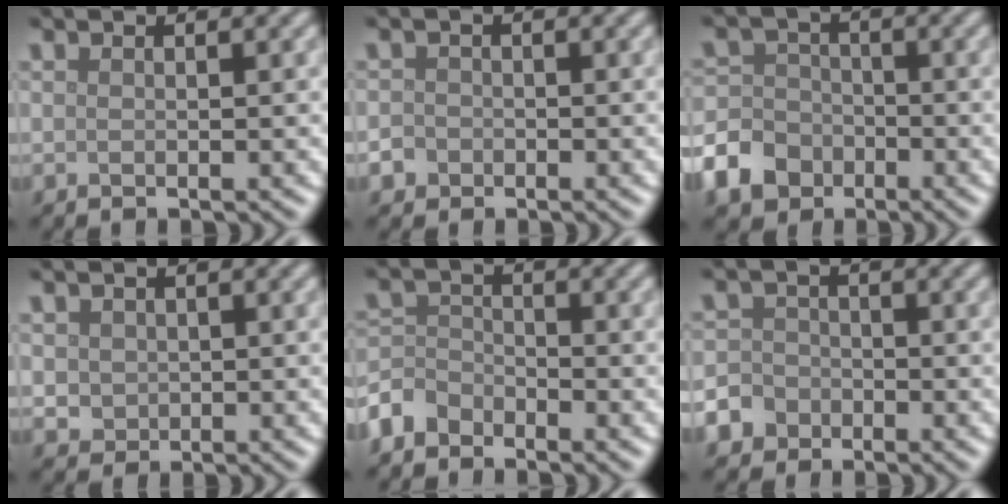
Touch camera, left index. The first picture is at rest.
{"total": 2.2, "force": [-1.1, 1.8, 0.4], "torque": [0.000, 0.002, -0.021]}
{"total": 6.5, "force": [-3.6, 5.0, 2.2], "torque": [-0.046, -0.011, -0.086]}
{"total": 1.7, "force": [0.3, 1.6, 0.6], "torque": [-0.014, -0.006, 0.006]}
{"total": 2.9, "force": [-2.3, 1.8, 0.5], "torque": [-0.009, 0.006, -0.060]}
{"total": 5.0, "force": [-3.0, 3.9, 0.8], "torque": [-0.005, -0.010, -0.064]}